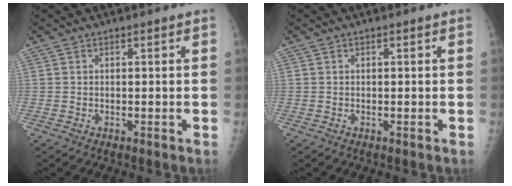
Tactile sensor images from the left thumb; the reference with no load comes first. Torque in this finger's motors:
{"motor_torque": [0.00, 0.00, 0.00, 0.00, 0.00]}